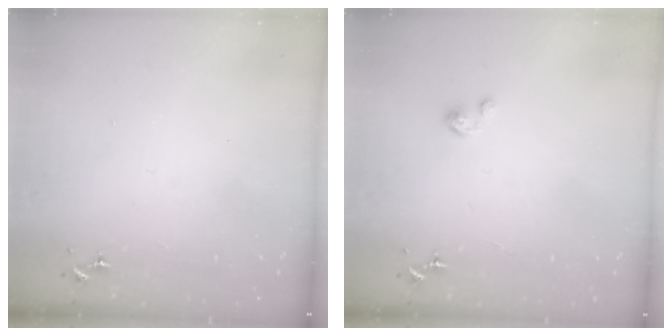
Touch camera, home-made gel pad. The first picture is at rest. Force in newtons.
{"total": 1.9, "press": 1.9, "slide": 0.2}